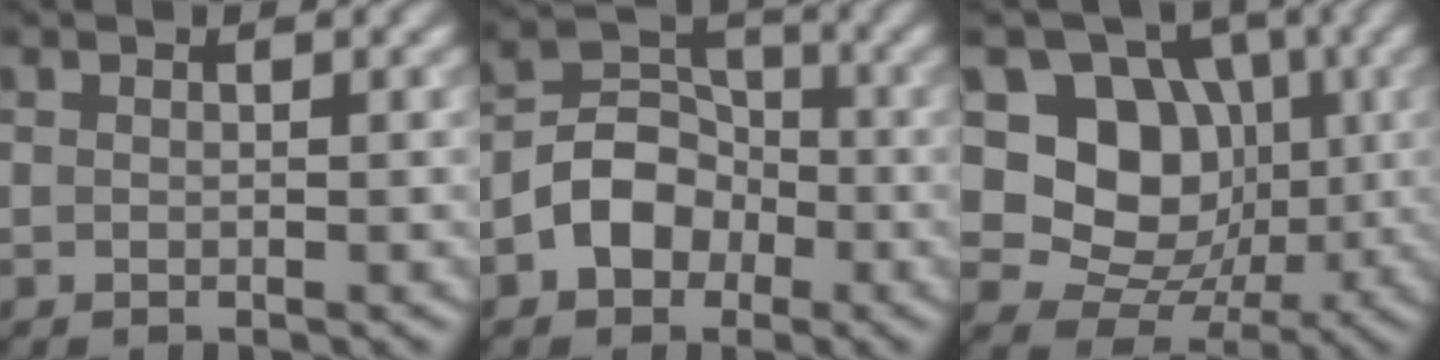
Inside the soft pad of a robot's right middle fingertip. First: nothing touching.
{"total": 4.7, "force": [-2.1, 3.6, 2.1], "torque": [-0.027, 0.006, -0.044]}
{"total": 10.4, "force": [1.6, 8.7, 5.4], "torque": [-0.079, 0.002, 0.009]}